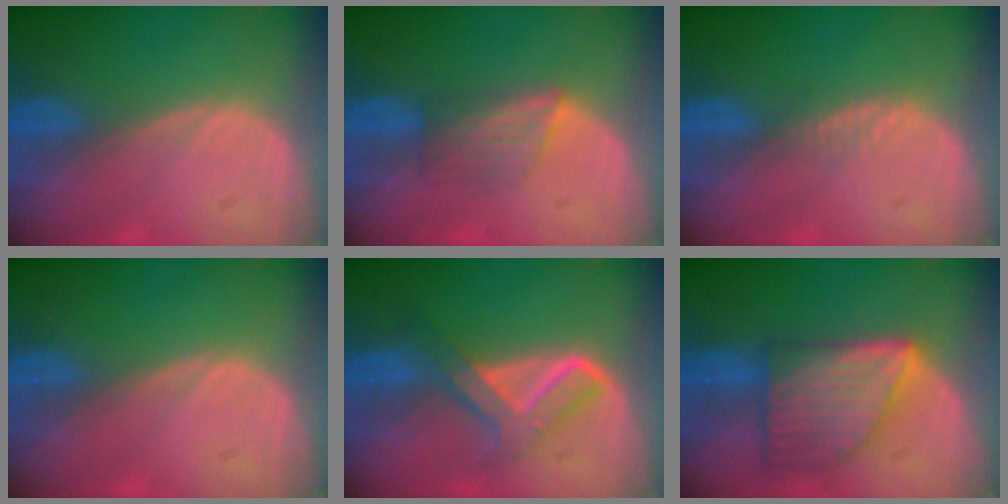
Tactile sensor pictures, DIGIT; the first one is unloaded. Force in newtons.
{"total": 4.1, "press": 3.8, "slide": 1.3}
{"total": 1.4, "press": 1.3, "slide": 0.2}
{"total": 0.0}
{"total": 5.7, "press": 5.7, "slide": 0.3}
{"total": 8.8, "press": 8.8, "slide": 0.5}